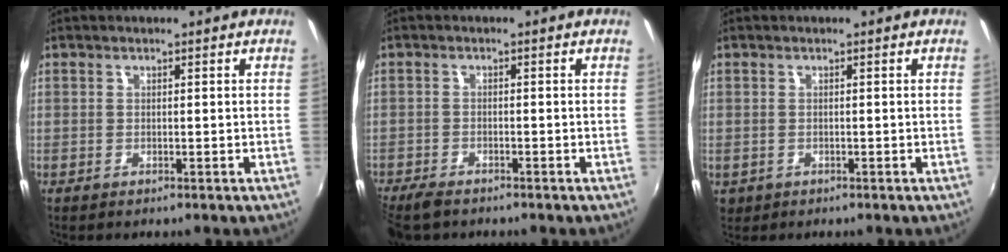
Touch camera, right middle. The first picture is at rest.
{"total": 5.1, "force": [-4.3, 1.6, 2.1], "torque": [-0.062, -0.022, -0.083]}
{"total": 1.7, "force": [-0.4, 1.5, 0.6], "torque": [-0.014, -0.004, -0.004]}